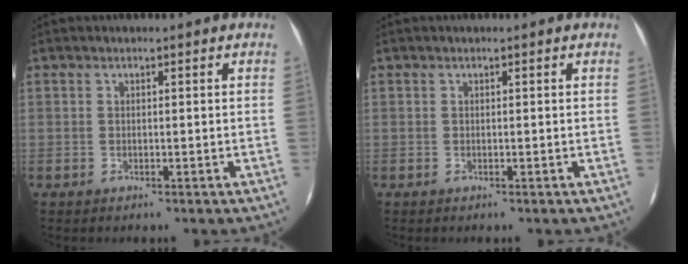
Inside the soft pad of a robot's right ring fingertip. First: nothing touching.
{"total": 0.0}